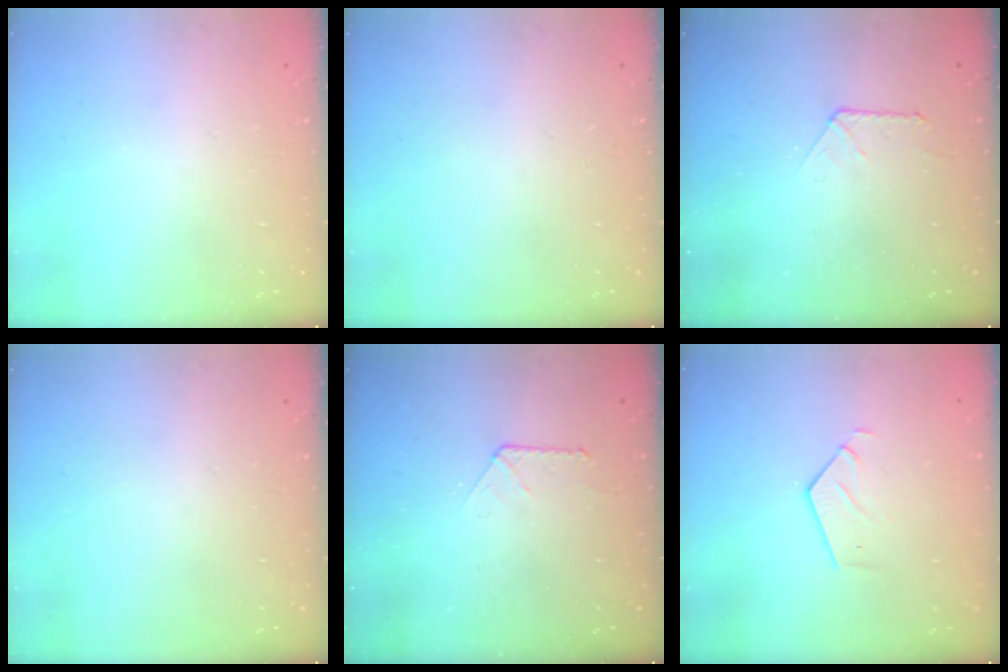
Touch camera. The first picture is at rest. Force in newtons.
{"total": 0.0}
{"total": 4.5, "press": 4.5, "slide": 0.4}
{"total": 0.0}
{"total": 4.5, "press": 4.5, "slide": 0.4}
{"total": 3.5, "press": 3.5, "slide": 0.3}